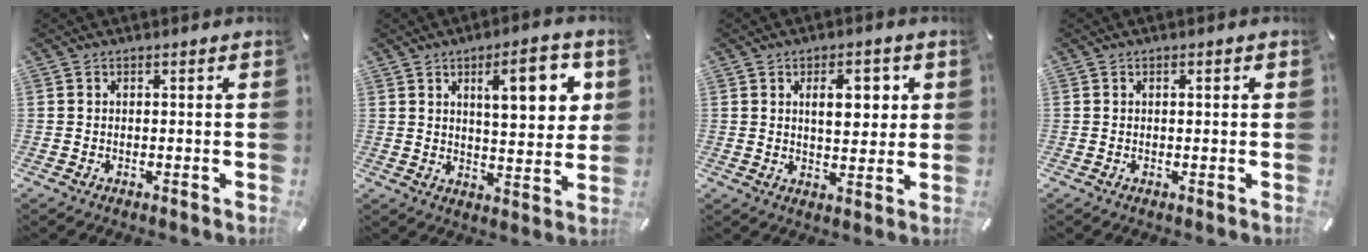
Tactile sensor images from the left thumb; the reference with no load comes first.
{"total": 12.9, "force": [5.3, 4.4, 10.9], "torque": [-0.151, -0.014, 0.079]}
{"total": 8.6, "force": [2.7, 4.6, 6.7], "torque": [-0.093, -0.005, 0.038]}
{"total": 0.9, "force": [0.1, 0.4, 0.7], "torque": [-0.007, 0.000, -0.001]}